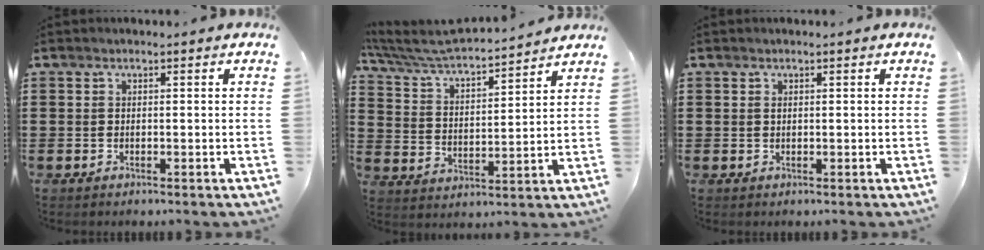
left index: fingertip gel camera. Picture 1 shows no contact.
{"total": 5.4, "force": [5.1, 0.3, 1.8], "torque": [-0.059, -0.035, 0.082]}
{"total": 0.6, "force": [0.2, 0.5, 0.3], "torque": [-0.009, 0.002, 0.005]}